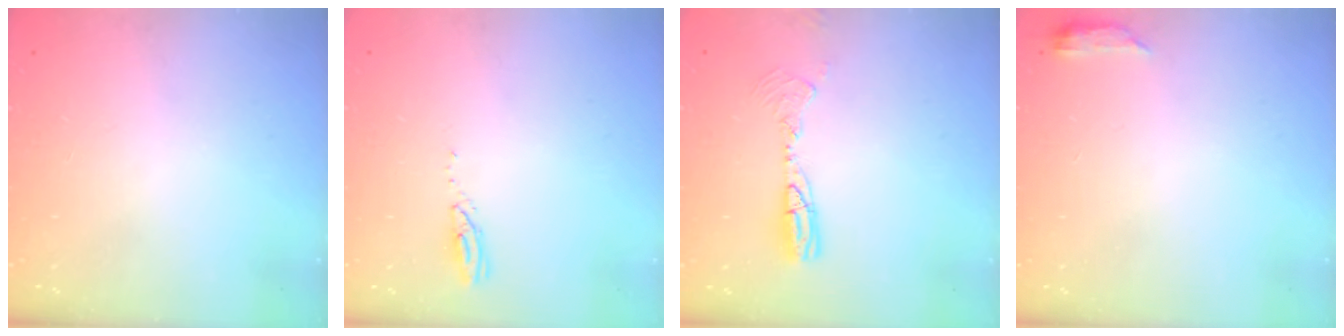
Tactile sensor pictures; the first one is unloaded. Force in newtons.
{"total": 3.0, "press": 3.0, "slide": 0.1}
{"total": 9.2, "press": 9.0, "slide": 2.2}
{"total": 3.5, "press": 3.5, "slide": 0.6}